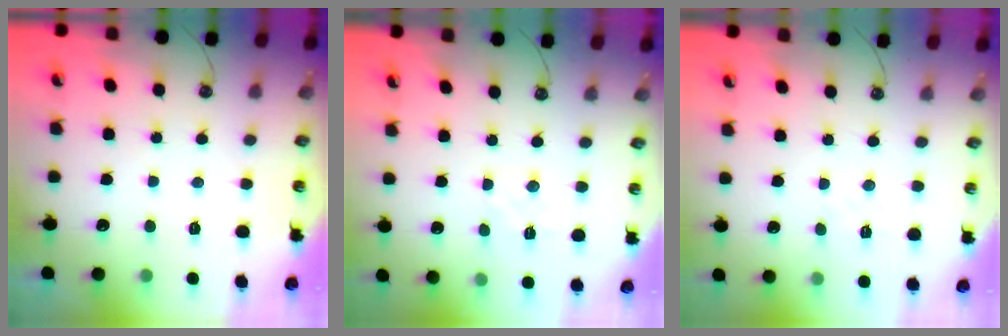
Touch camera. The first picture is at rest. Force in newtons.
{"total": 4.6, "press": 4.6, "slide": 0.6}
{"total": 4.2, "press": 4.2, "slide": 0.4}